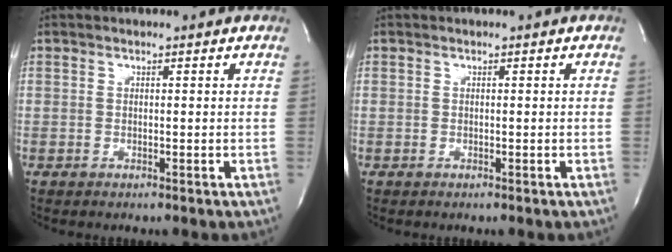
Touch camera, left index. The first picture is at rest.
{"total": 0.0}